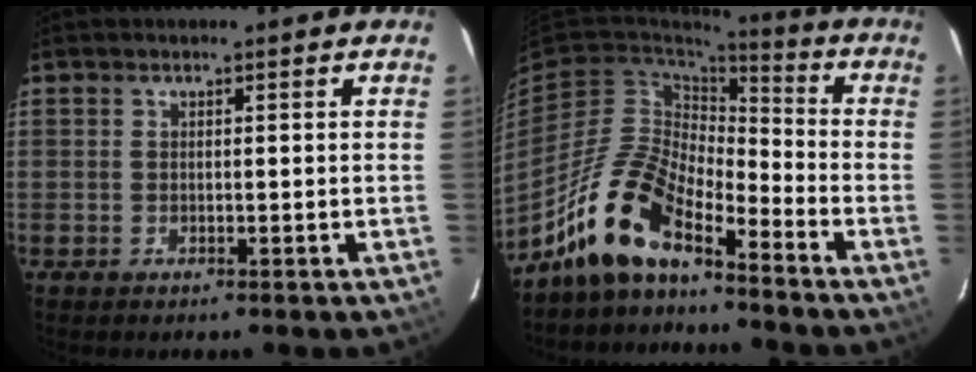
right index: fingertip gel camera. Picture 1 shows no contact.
{"total": 13.4, "force": [-10.6, 4.2, 7.1], "torque": [-0.142, 0.008, -0.211]}